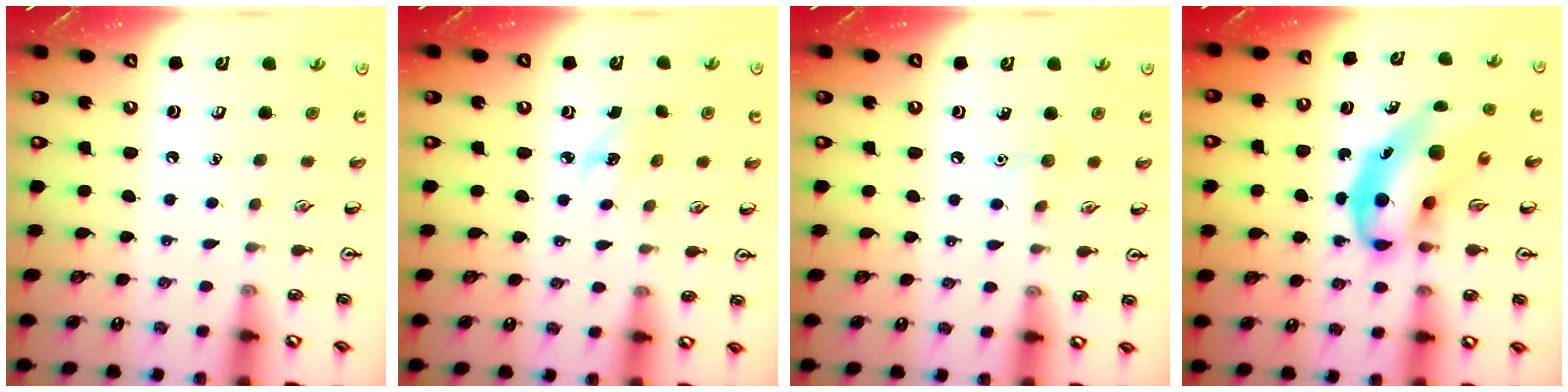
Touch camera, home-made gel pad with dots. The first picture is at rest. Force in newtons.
{"total": 2.4, "press": 2.2, "slide": 0.9}
{"total": 4.8, "press": 4.5, "slide": 1.6}
{"total": 11.9, "press": 11.5, "slide": 3.1}